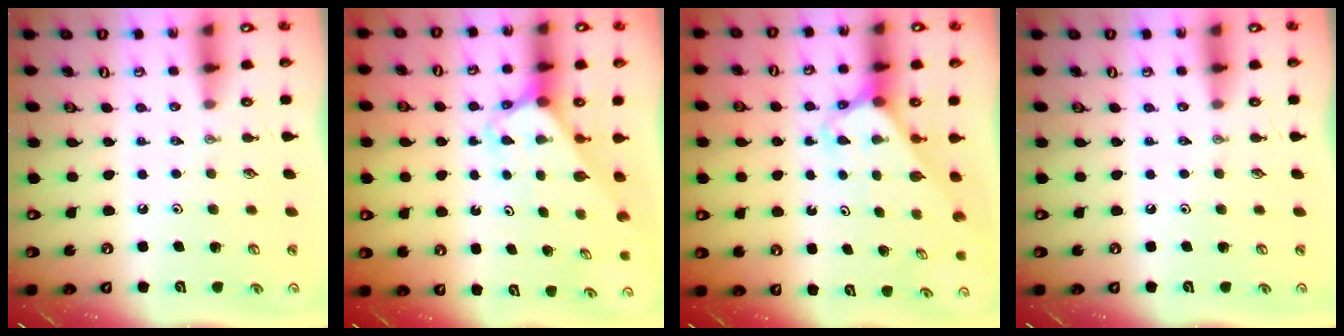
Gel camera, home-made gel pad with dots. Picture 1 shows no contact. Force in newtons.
{"total": 2.7, "press": 2.7, "slide": 0.2}
{"total": 2.7, "press": 2.7, "slide": 0.2}
{"total": 0.0}